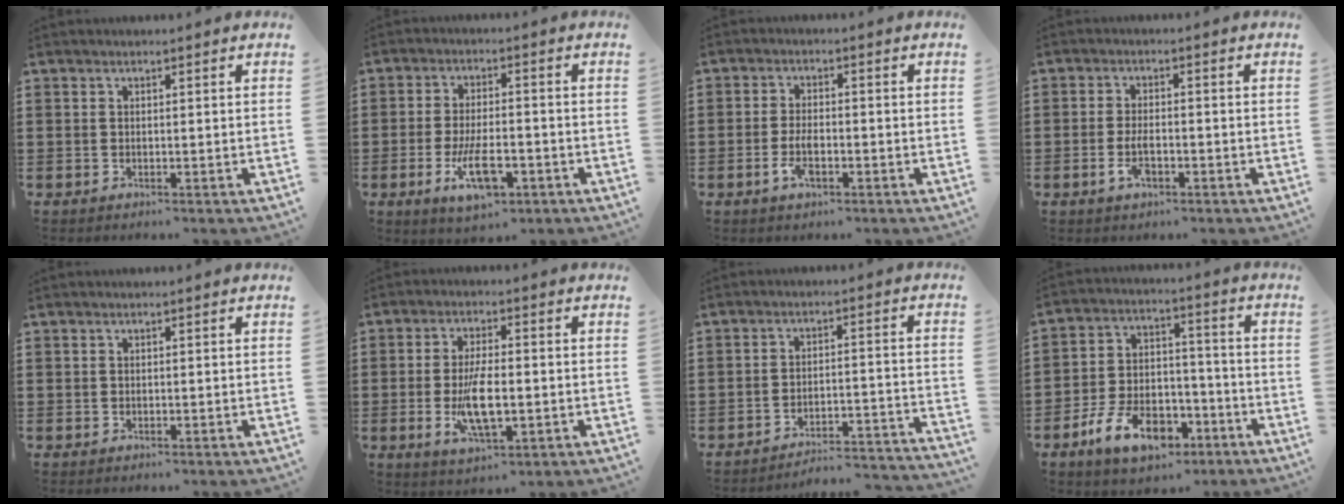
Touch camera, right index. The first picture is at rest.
{"total": 8.0, "force": [-3.2, 3.1, 6.6], "torque": [-0.125, -0.008, -0.058]}
{"total": 3.7, "force": [-1.5, 1.5, 3.1], "torque": [-0.070, -0.005, -0.028]}
{"total": 3.6, "force": [-1.3, 1.4, 3.1], "torque": [-0.070, -0.005, -0.026]}
{"total": 0.0}
{"total": 8.4, "force": [-1.4, 3.2, 7.6], "torque": [-0.161, -0.010, -0.028]}
{"total": 3.6, "force": [-3.5, 0.0, 1.1], "torque": [-0.025, -0.008, -0.075]}
{"total": 10.2, "force": [-6.0, 5.7, 5.9], "torque": [-0.125, 0.024, -0.110]}